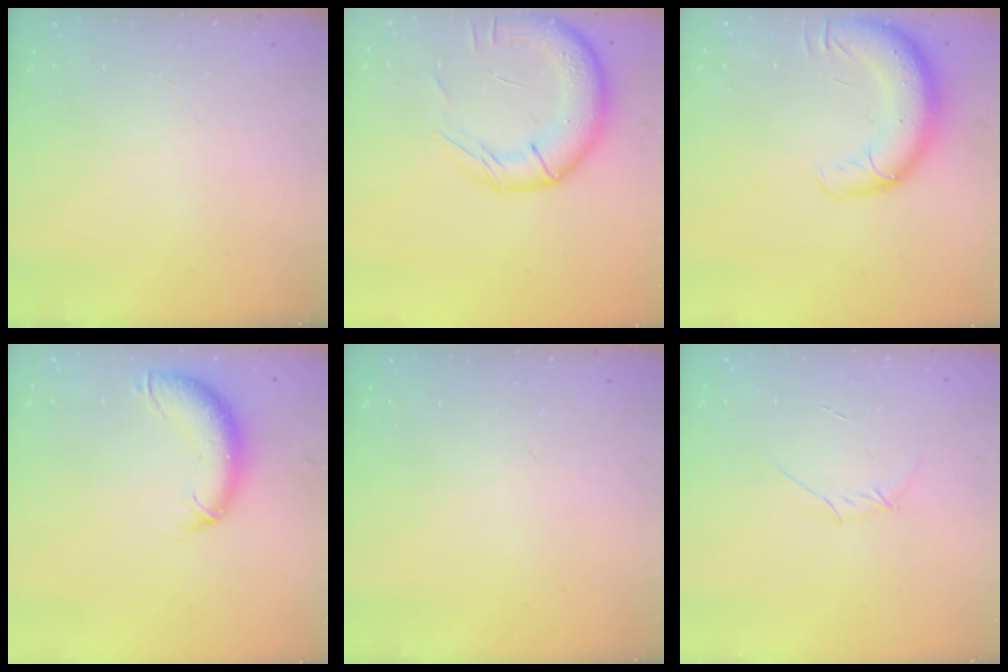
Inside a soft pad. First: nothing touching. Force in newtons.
{"total": 18.0, "press": 17.8, "slide": 2.8}
{"total": 13.7, "press": 13.3, "slide": 3.1}
{"total": 11.1, "press": 11.0, "slide": 2.0}
{"total": 0.0}
{"total": 3.0, "press": 2.9, "slide": 0.6}